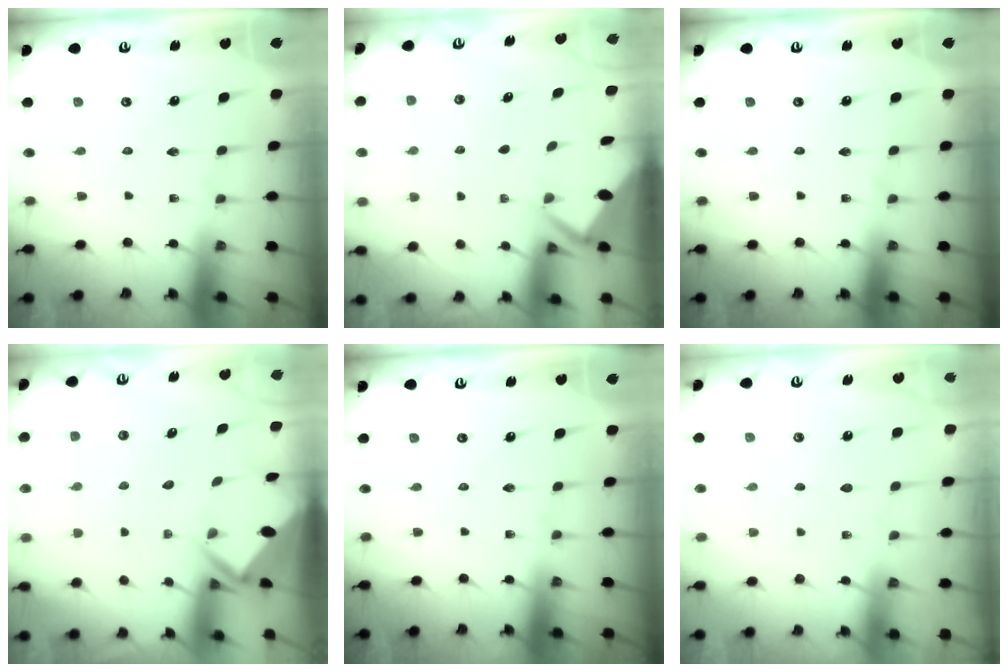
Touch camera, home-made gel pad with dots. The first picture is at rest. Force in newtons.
{"total": 2.7, "press": 2.7, "slide": 0.3}
{"total": 0.0}
{"total": 5.0, "press": 4.9, "slide": 0.3}
{"total": 0.0}
{"total": 2.5, "press": 2.5, "slide": 0.4}